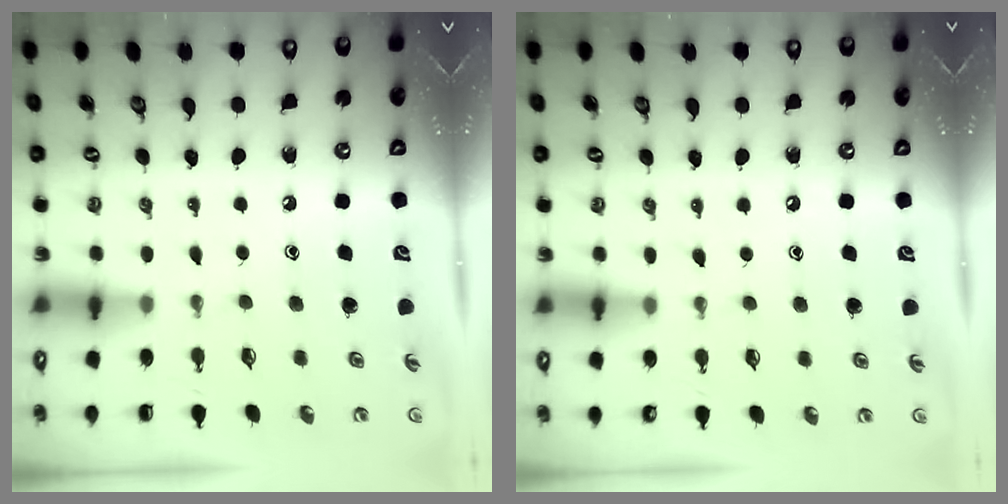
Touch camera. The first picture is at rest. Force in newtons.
{"total": 5.0, "press": 5.0, "slide": 0.6}